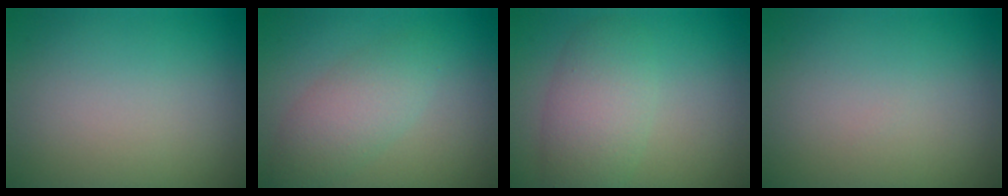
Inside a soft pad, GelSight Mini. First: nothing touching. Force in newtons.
{"total": 3.4, "press": 3.4, "slide": 0.1}
{"total": 4.5, "press": 4.5, "slide": 0.2}
{"total": 0.0}